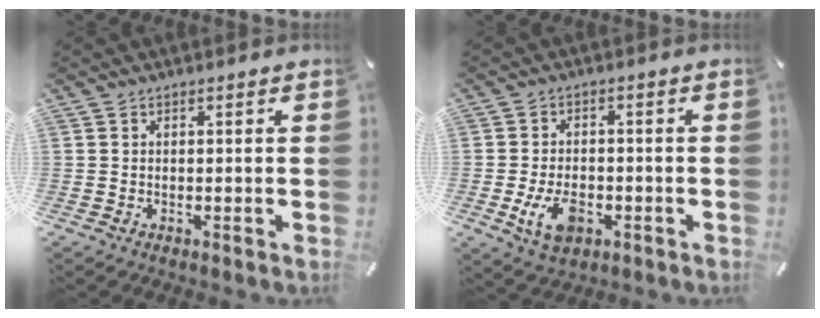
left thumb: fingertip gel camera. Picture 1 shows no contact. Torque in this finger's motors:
{"motor_torque": [1.02, 1.16, 0.63, 0.24, 0.17]}